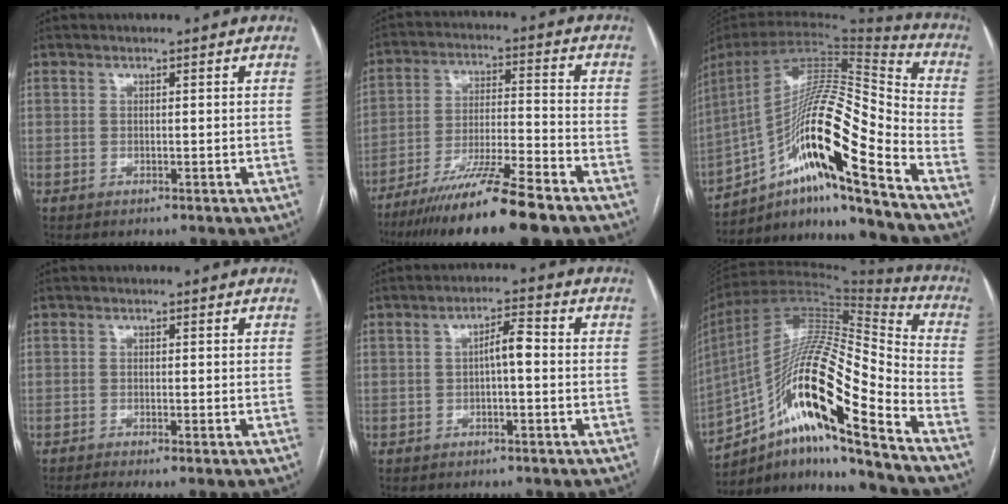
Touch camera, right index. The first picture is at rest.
{"total": 15.9, "force": [-11.8, 0.3, 10.6], "torque": [-0.181, -0.035, -0.203]}
{"total": 22.1, "force": [-11.5, 0.9, 18.9], "torque": [-0.327, 0.012, -0.201]}
{"total": 2.3, "force": [-1.3, 0.4, 1.9], "torque": [-0.037, -0.007, -0.025]}
{"total": 3.8, "force": [-0.1, 0.9, 3.6], "torque": [-0.061, 0.015, -0.003]}
{"total": 23.3, "force": [-12.6, 2.9, 19.4], "torque": [-0.353, 0.005, -0.223]}